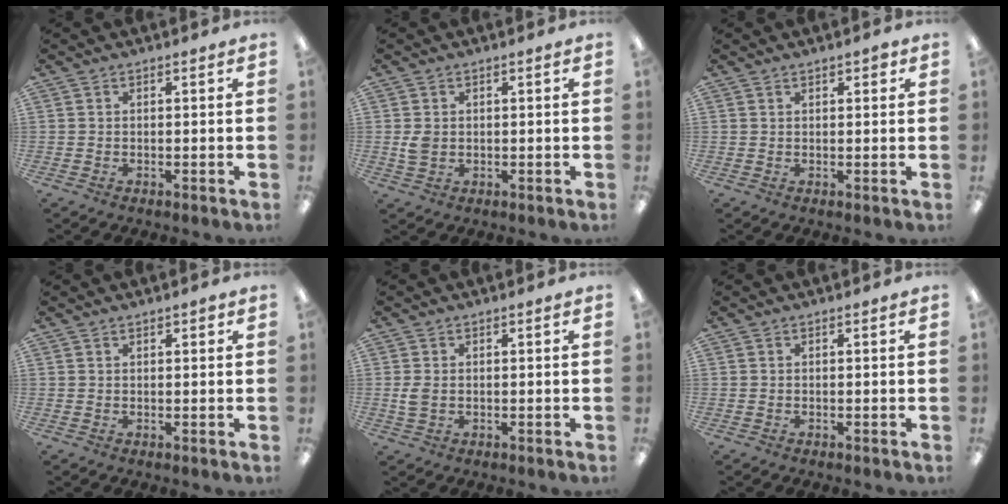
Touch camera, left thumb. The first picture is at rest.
{"total": 3.0, "force": [0.1, 2.3, 2.0], "torque": [-0.029, 0.002, 0.001]}
{"total": 1.4, "force": [0.9, 0.6, 0.9], "torque": [-0.010, -0.002, 0.015]}
{"total": 0.9, "force": [0.7, 0.4, 0.6], "torque": [-0.012, 0.001, 0.012]}
{"total": 2.8, "force": [-0.1, 1.7, 2.2], "torque": [-0.047, 0.002, -0.002]}
{"total": 0.0}